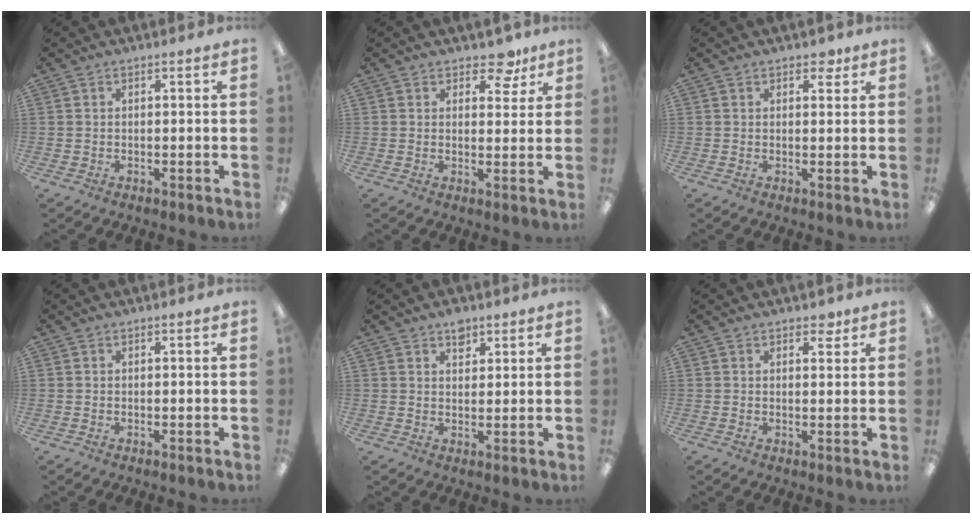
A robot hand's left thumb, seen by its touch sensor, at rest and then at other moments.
{"total": 6.3, "force": [4.5, 3.4, 2.8], "torque": [-0.021, -0.021, 0.075]}
{"total": 2.8, "force": [1.9, 1.6, 1.4], "torque": [-0.008, -0.005, 0.029]}
{"total": 0.0}
{"total": 3.7, "force": [2.6, 2.1, 1.5], "torque": [-0.004, -0.013, 0.042]}
{"total": 2.6, "force": [2.0, 1.3, 1.2], "torque": [-0.003, -0.007, 0.032]}